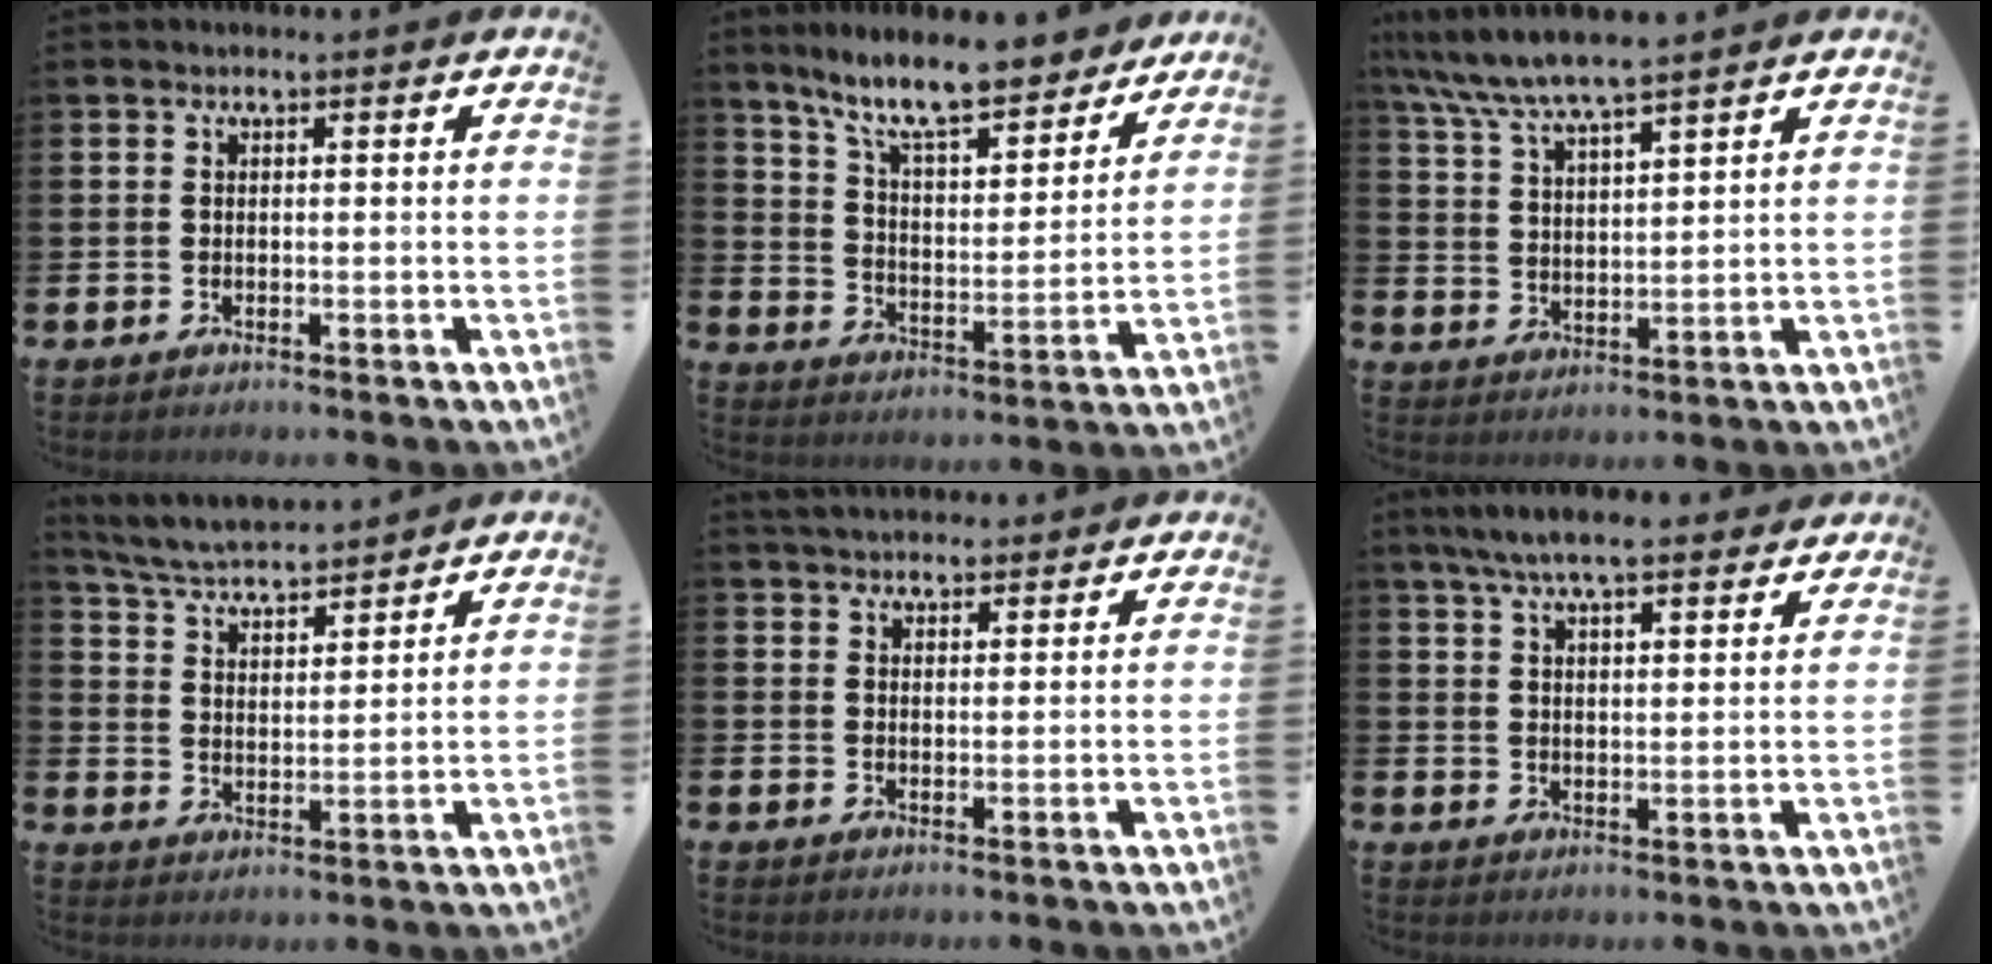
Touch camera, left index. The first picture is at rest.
{"total": 11.5, "force": [10.1, 2.2, 5.1], "torque": [-0.121, -0.059, 0.176]}
{"total": 6.7, "force": [6.3, 0.4, 2.4], "torque": [-0.072, -0.027, 0.112]}
{"total": 5.4, "force": [5.4, 0.3, 0.8], "torque": [-0.042, -0.032, 0.095]}
{"total": 3.6, "force": [3.5, 0.9, 0.4], "torque": [-0.011, -0.011, 0.064]}
{"total": 6.7, "force": [6.1, 1.0, 2.5], "torque": [-0.060, -0.019, 0.111]}